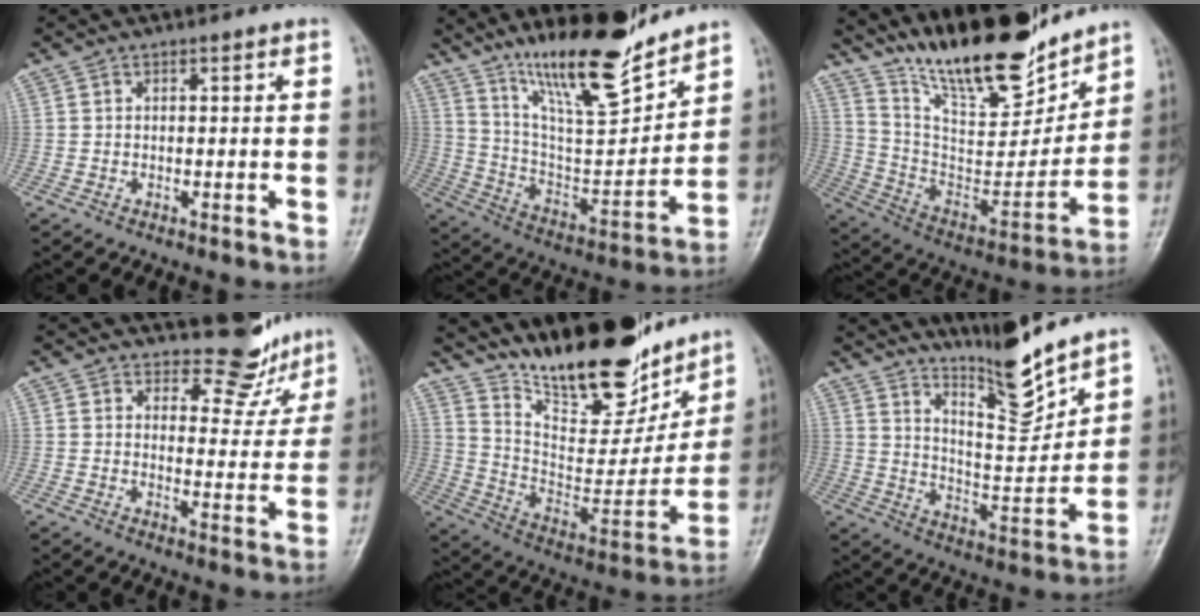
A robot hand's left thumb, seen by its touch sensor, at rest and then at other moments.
{"total": 18.6, "force": [14.6, 4.1, 10.8], "torque": [-0.144, -0.092, 0.262]}
{"total": 21.8, "force": [17.8, 6.1, 11.0], "torque": [-0.136, -0.109, 0.313]}
{"total": 7.5, "force": [6.7, 3.4, 0.8], "torque": [0.021, -0.062, 0.085]}
{"total": 23.4, "force": [18.3, 8.2, 12.1], "torque": [-0.143, -0.099, 0.305]}
{"total": 11.1, "force": [9.6, 1.2, 5.5], "torque": [-0.071, -0.080, 0.172]}